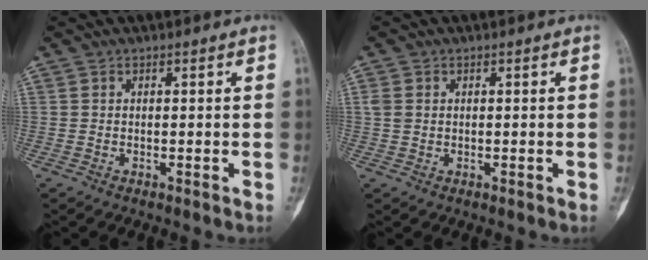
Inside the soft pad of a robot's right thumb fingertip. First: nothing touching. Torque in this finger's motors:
{"motor_torque": [-0.53, 0.33, -0.02, 0.12, 0.07]}